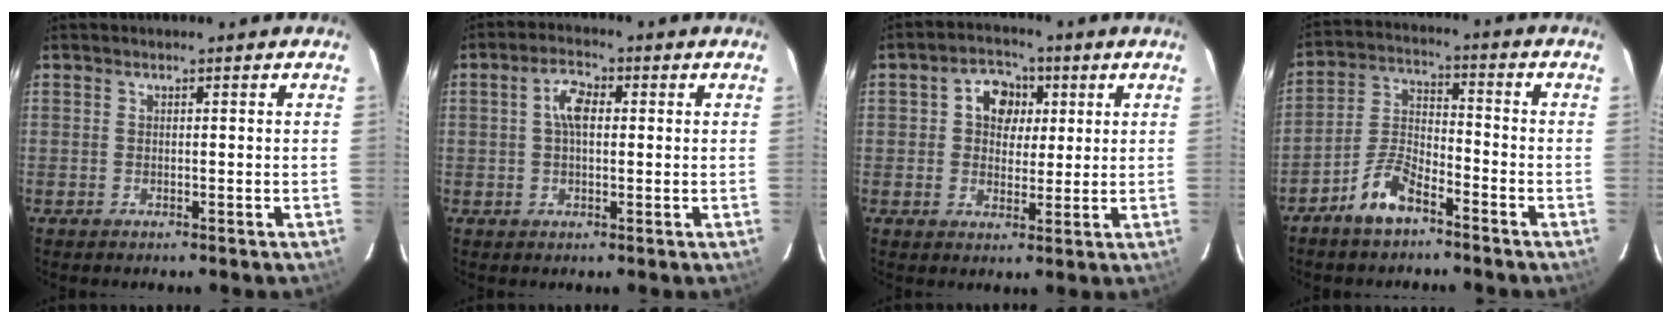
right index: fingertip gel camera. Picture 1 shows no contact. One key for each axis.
{"total": 4.6, "fx": 0.7, "fy": 2.4, "fz": 3.8, "tx": -0.073, "ty": 0.015, "tz": 0.013}
{"total": 5.8, "fx": 1.7, "fy": 3.9, "fz": 3.9, "tx": -0.065, "ty": 0.019, "tz": 0.031}
{"total": 7.7, "fx": -5.5, "fy": 2.7, "fz": 4.7, "tx": -0.107, "ty": 0.014, "tz": -0.105}